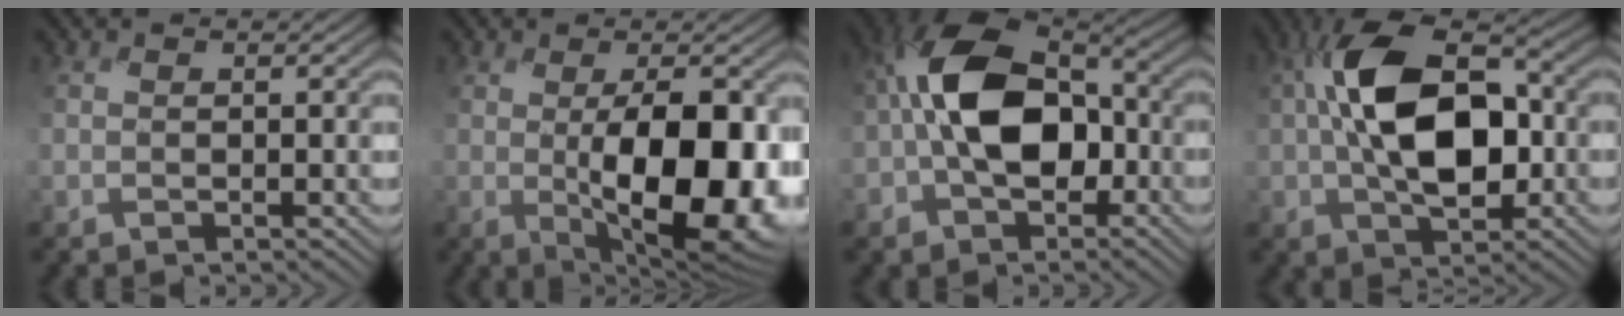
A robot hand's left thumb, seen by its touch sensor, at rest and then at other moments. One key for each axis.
{"total": 11.5, "fx": -1.0, "fy": 5.0, "fz": 10.4, "tx": -0.157, "ty": -0.016, "tz": -0.007}
{"total": 13.4, "fx": -1.7, "fy": 8.6, "fz": 10.1, "tx": -0.188, "ty": 0.020, "tz": -0.053}
{"total": 12.8, "fx": 0.3, "fy": 7.4, "fz": 10.4, "tx": -0.200, "ty": 0.013, "tz": -0.002}